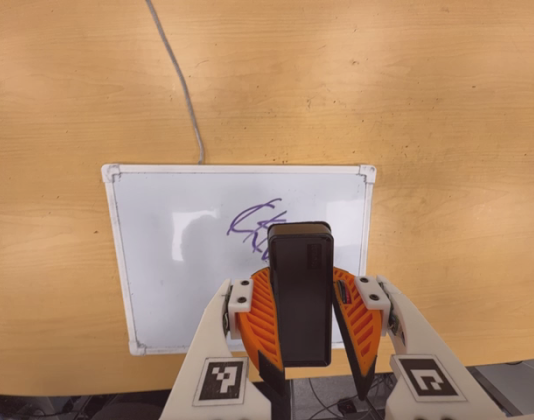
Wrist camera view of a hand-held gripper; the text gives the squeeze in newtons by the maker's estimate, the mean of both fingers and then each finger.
{"total": 11.2, "left": 10.4, "right": 12.1}